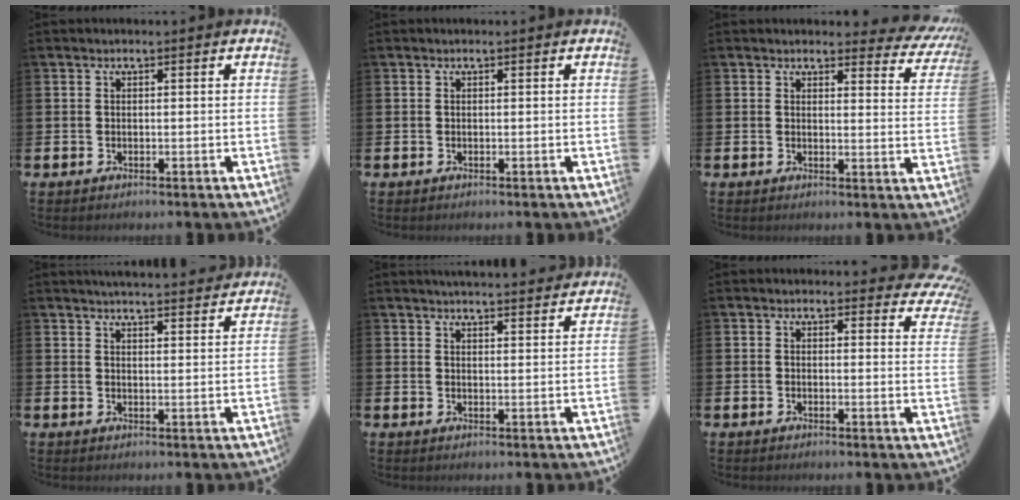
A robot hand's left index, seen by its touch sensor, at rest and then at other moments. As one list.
[{"total": 0.0}, {"total": 2.9, "force": [2.6, 1.0, 0.5], "torque": [-0.001, -0.018, 0.042]}, {"total": 4.3, "force": [4.3, -0.2, 0.2], "torque": [0.002, -0.029, 0.074]}, {"total": 3.8, "force": [3.8, -0.1, 0.1], "torque": [-0.003, -0.022, 0.068]}, {"total": 2.3, "force": [2.1, 0.8, 0.2], "torque": [0.007, -0.010, 0.033]}]